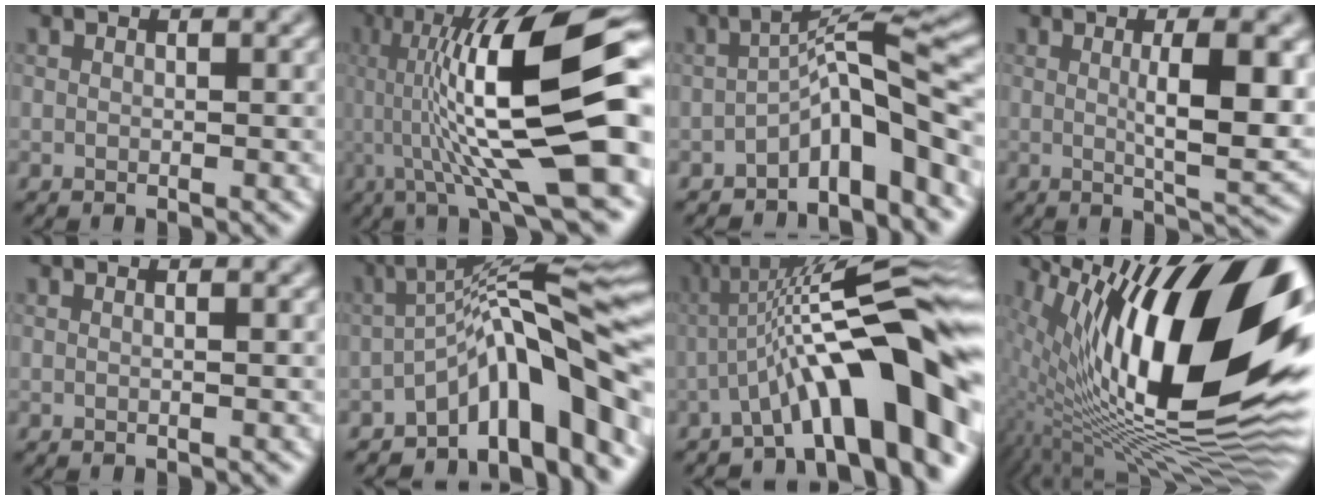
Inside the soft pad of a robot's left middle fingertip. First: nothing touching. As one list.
[{"total": 14.0, "force": [0.6, 3.1, 13.7], "torque": [-0.221, 0.018, 0.007]}, {"total": 6.5, "force": [-3.5, 1.5, 5.3], "torque": [-0.075, 0.023, -0.064]}, {"total": 6.4, "force": [0.7, 1.4, 6.2], "torque": [-0.090, -0.003, 0.015]}, {"total": 0.8, "force": [0.1, 0.3, 0.7], "torque": [-0.006, 0.000, -0.007]}, {"total": 12.0, "force": [-5.2, 2.8, 10.5], "torque": [-0.135, 0.031, -0.082]}, {"total": 13.6, "force": [-4.0, 2.8, 12.7], "torque": [-0.189, 0.031, -0.061]}, {"total": 20.6, "force": [4.0, 7.5, 18.7], "torque": [-0.289, 0.022, 0.054]}]